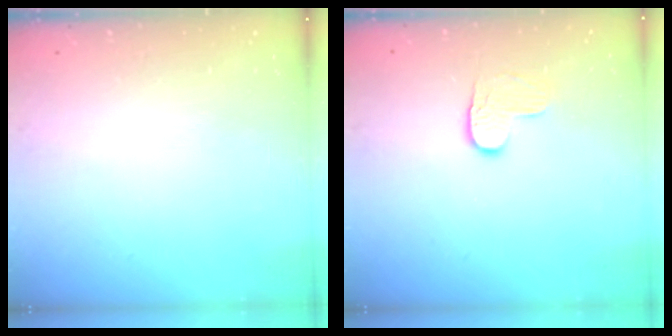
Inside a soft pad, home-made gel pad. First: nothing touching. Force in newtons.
{"total": 4.7, "press": 4.7, "slide": 0.2}